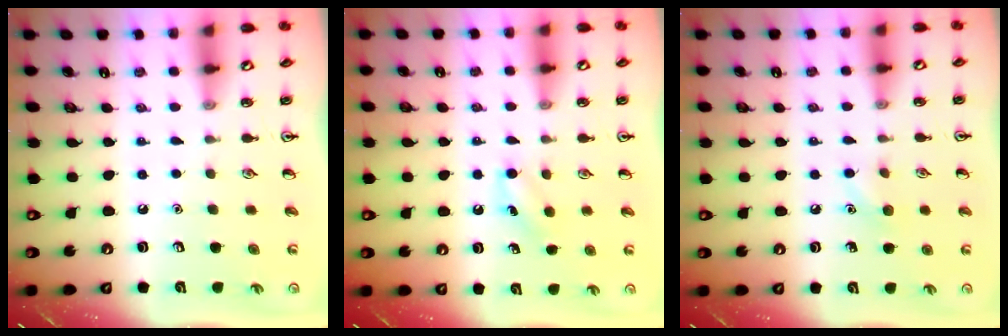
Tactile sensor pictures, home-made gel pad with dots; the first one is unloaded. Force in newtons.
{"total": 5.0, "press": 4.7, "slide": 1.7}
{"total": 6.7, "press": 6.5, "slide": 1.9}